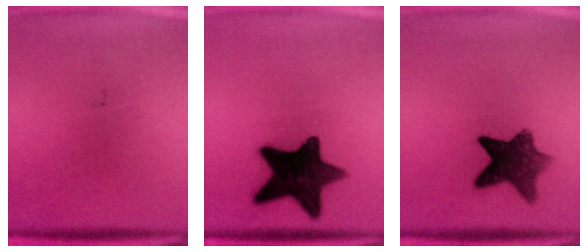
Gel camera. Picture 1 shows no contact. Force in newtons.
{"total": 16.0}
{"total": 9.6}